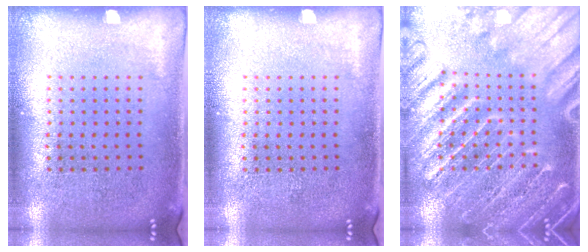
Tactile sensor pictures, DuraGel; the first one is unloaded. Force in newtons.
{"total": 0.0}
{"total": 5.7, "press": 5.6, "slide": 0.8}